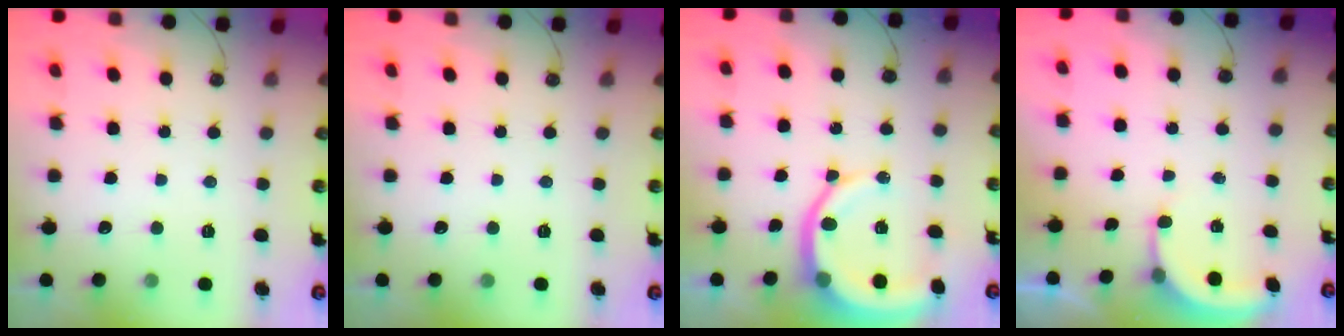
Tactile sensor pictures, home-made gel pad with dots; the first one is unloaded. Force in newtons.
{"total": 0.0}
{"total": 11.3, "press": 11.2, "slide": 1.5}
{"total": 2.5, "press": 2.5, "slide": 0.4}